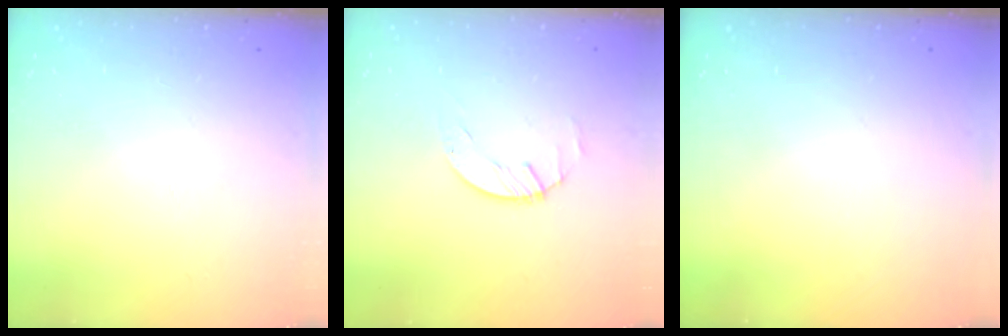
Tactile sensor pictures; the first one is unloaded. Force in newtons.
{"total": 0.6, "press": 0.6, "slide": 0.1}
{"total": 0.0}